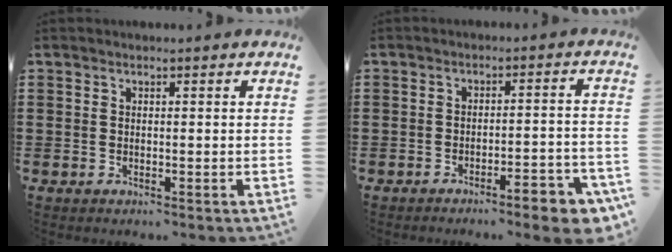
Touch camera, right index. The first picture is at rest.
{"total": 4.9, "force": [-4.0, 0.1, 2.9], "torque": [-0.044, -0.010, -0.071]}